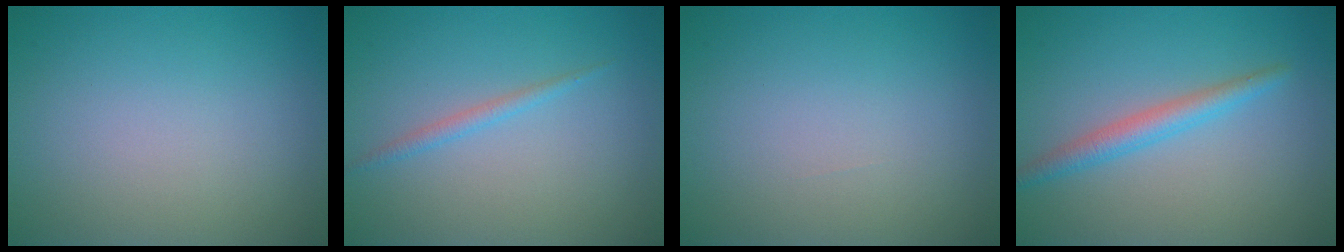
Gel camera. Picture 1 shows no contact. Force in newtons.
{"total": 1.1, "press": 1.1, "slide": 0.0}
{"total": 0.0}
{"total": 2.4, "press": 2.4, "slide": 0.1}